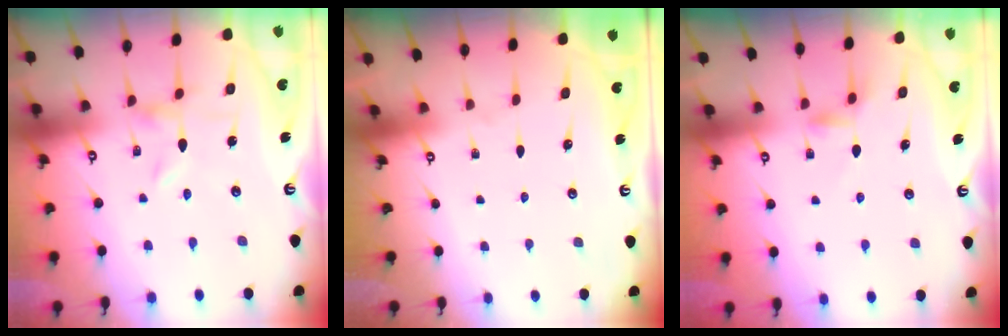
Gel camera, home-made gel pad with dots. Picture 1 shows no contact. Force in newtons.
{"total": 0.0}
{"total": 2.3, "press": 2.2, "slide": 0.4}